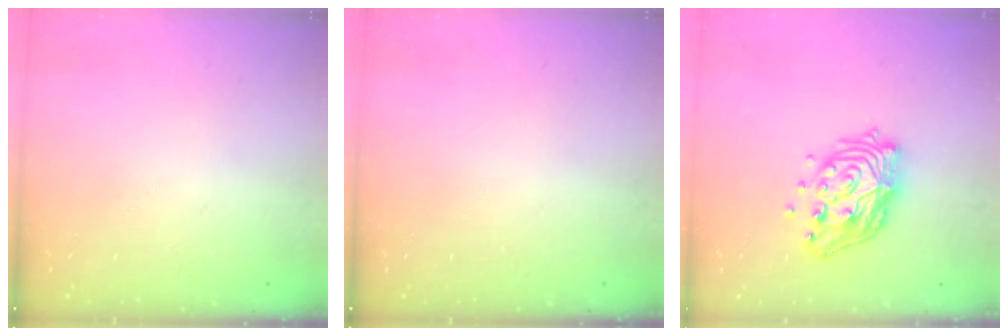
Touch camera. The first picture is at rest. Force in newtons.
{"total": 0.0}
{"total": 18.0, "press": 17.9, "slide": 1.6}